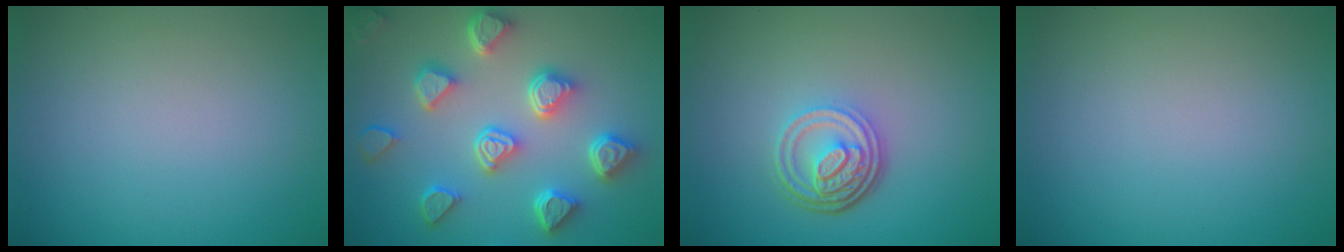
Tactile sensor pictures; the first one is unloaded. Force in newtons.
{"total": 7.0, "press": 5.8, "slide": 4.0}
{"total": 4.7, "press": 3.5, "slide": 3.2}
{"total": 0.0}